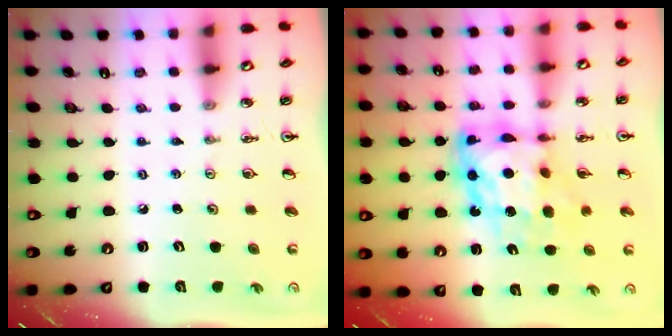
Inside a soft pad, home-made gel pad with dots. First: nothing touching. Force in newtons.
{"total": 13.6, "press": 13.5, "slide": 1.2}